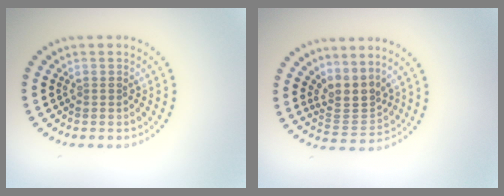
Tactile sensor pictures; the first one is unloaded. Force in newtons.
{"total": 3.0, "press": 2.2, "slide": 2.0}